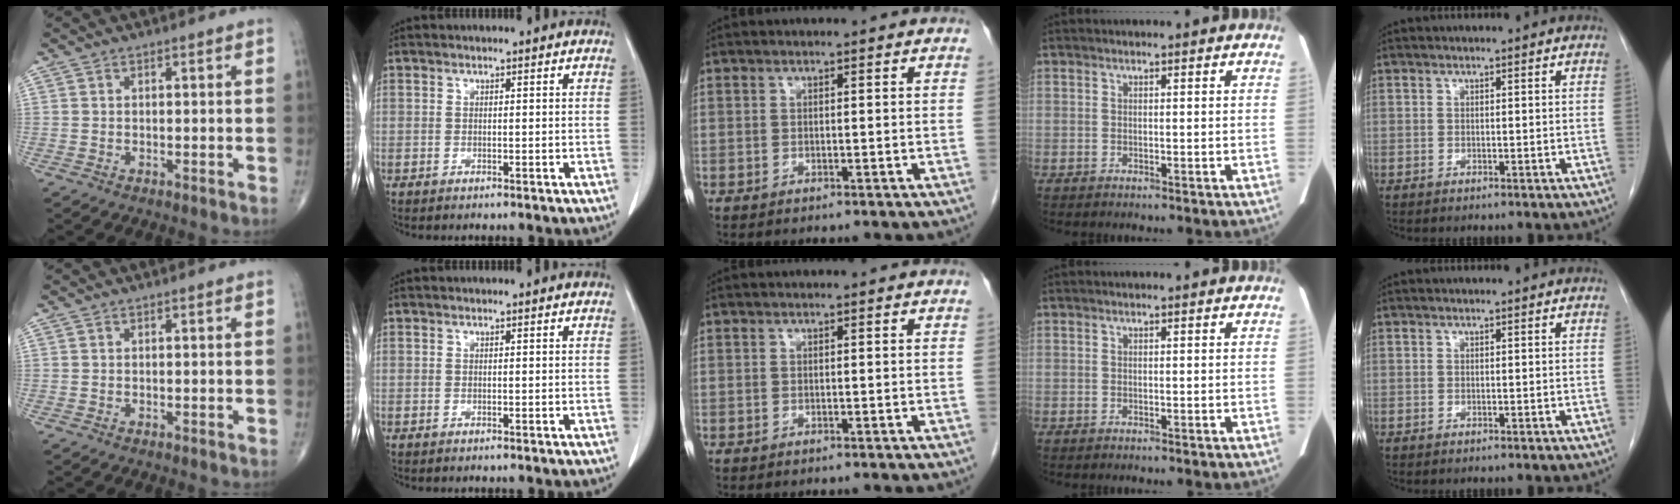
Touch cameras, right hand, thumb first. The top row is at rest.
{}